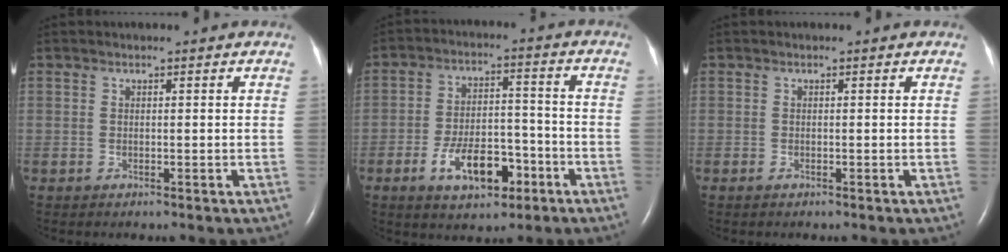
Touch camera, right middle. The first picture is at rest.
{"total": 9.6, "force": [-4.7, 4.5, 7.1], "torque": [-0.133, 0.010, -0.073]}
{"total": 0.0}